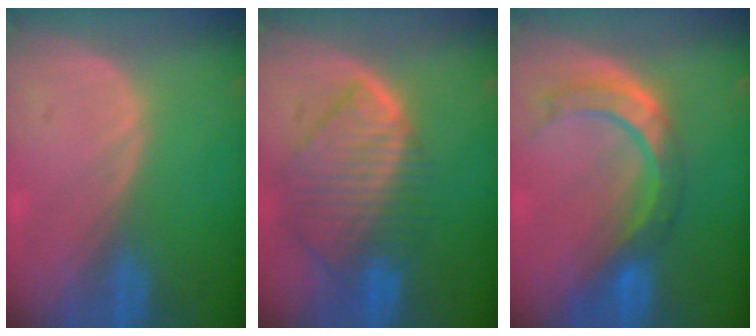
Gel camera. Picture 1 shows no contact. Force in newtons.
{"total": 9.9, "press": 8.6, "slide": 4.9}
{"total": 8.3, "press": 7.2, "slide": 4.2}